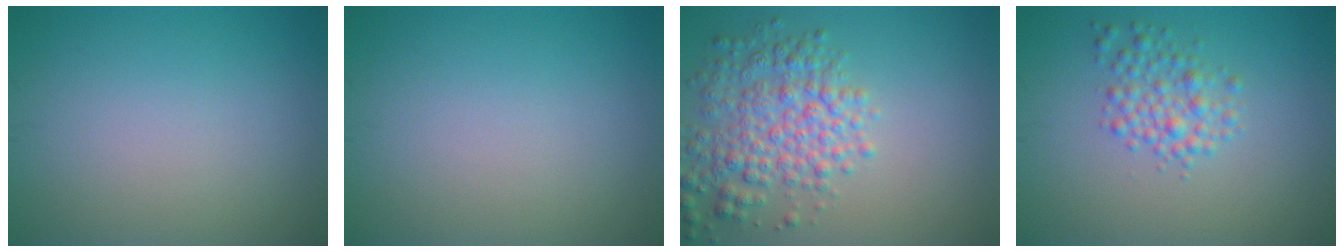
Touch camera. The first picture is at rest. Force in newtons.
{"total": 0.0}
{"total": 5.4, "press": 5.3, "slide": 0.2}
{"total": 2.8, "press": 2.8, "slide": 0.1}